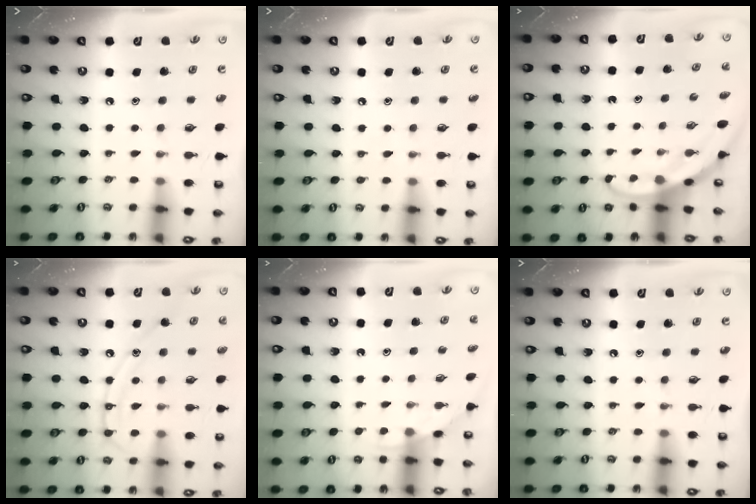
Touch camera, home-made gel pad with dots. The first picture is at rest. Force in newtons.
{"total": 2.3, "press": 2.3, "slide": 0.3}
{"total": 2.7, "press": 2.7, "slide": 0.0}
{"total": 11.9, "press": 11.8, "slide": 0.9}
{"total": 2.5, "press": 2.5, "slide": 0.2}
{"total": 0.0}